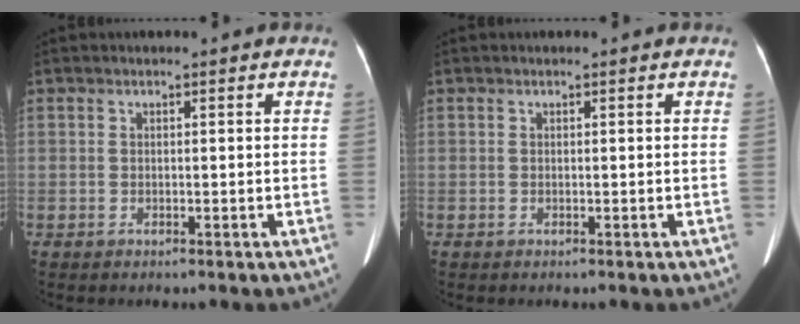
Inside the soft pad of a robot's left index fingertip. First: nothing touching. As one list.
[{"total": 0.0}]